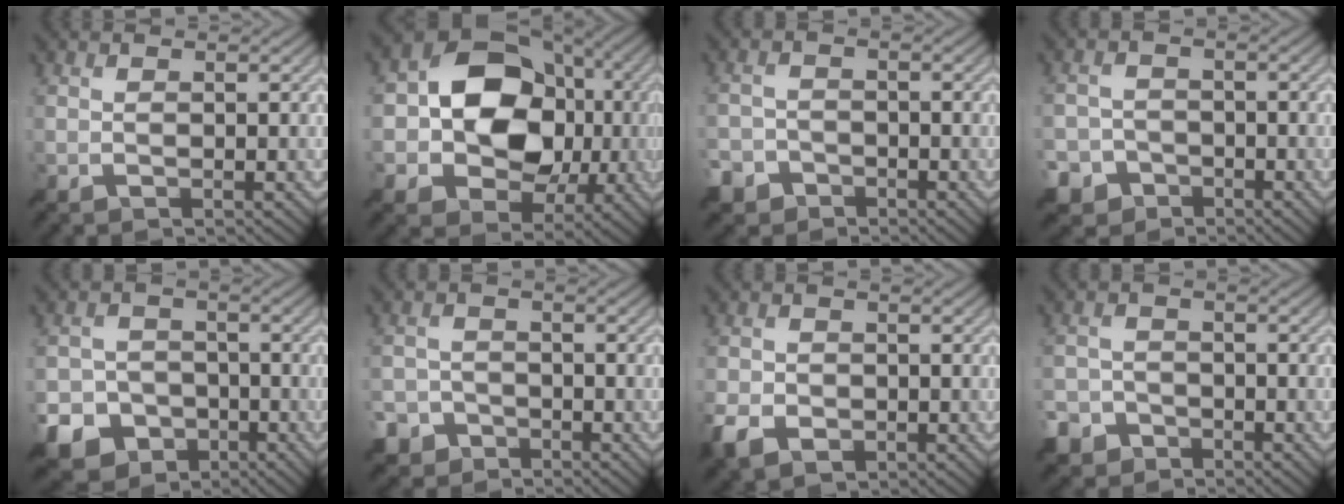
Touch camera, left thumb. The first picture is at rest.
{"total": 13.5, "force": [0.1, 10.7, 8.3], "torque": [-0.146, -0.003, -0.008]}
{"total": 3.9, "force": [-2.9, 2.4, 0.9], "torque": [-0.027, -0.003, -0.058]}
{"total": 5.5, "force": [-3.7, 3.9, 1.2], "torque": [-0.018, -0.009, -0.073]}
{"total": 10.0, "force": [-5.4, 8.1, 2.6], "torque": [-0.072, -0.037, -0.112]}
{"total": 4.6, "force": [-3.5, 2.9, 1.0], "torque": [-0.022, -0.003, -0.065]}
{"total": 4.9, "force": [-2.3, 3.4, 2.7], "torque": [-0.067, -0.013, -0.049]}
{"total": 4.7, "force": [-3.5, 2.9, 1.1], "torque": [-0.027, -0.004, -0.069]}